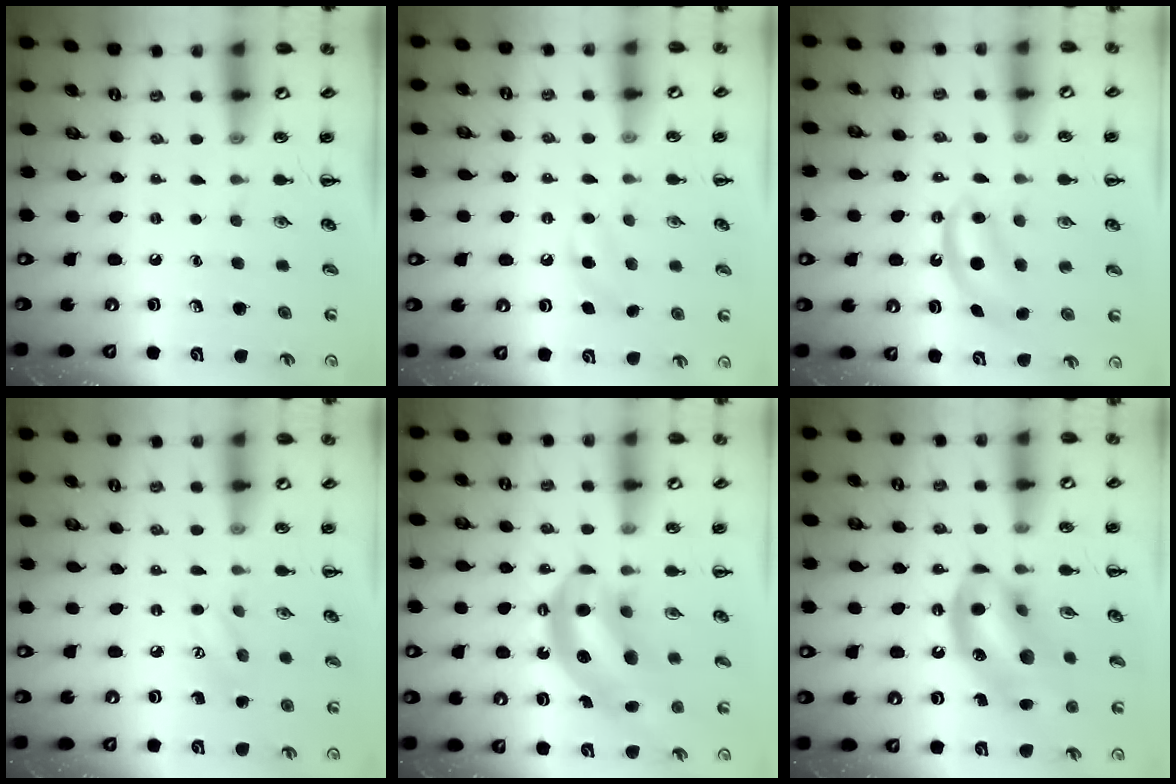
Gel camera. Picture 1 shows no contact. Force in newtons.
{"total": 6.2, "press": 6.0, "slide": 1.8}
{"total": 5.2, "press": 5.1, "slide": 1.3}
{"total": 6.7, "press": 6.5, "slide": 1.6}
{"total": 13.4, "press": 12.9, "slide": 3.6}
{"total": 16.4, "press": 16.1, "slide": 3.2}